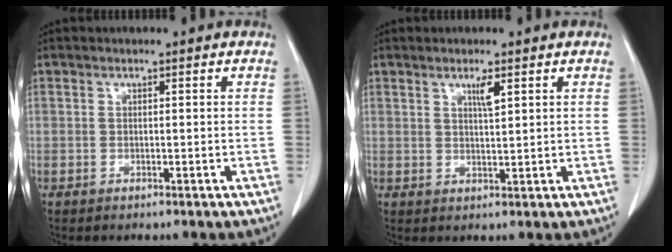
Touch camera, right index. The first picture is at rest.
{"total": 2.4, "force": [1.4, 0.2, 1.9], "torque": [-0.038, -0.003, 0.027]}